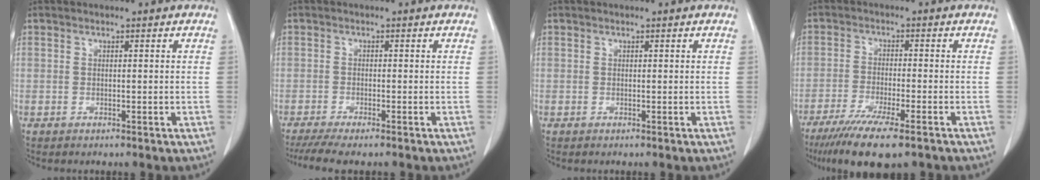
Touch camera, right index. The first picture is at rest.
{"total": 6.5, "force": [-5.3, 0.6, 3.7], "torque": [-0.054, -0.013, -0.085]}
{"total": 0.0}
{"total": 11.4, "force": [-8.1, 1.4, 7.8], "torque": [-0.124, -0.024, -0.127]}